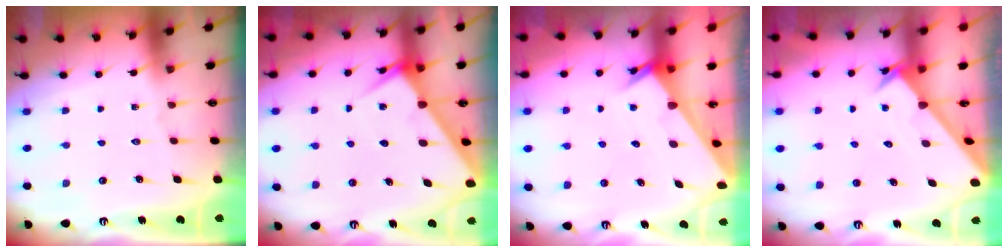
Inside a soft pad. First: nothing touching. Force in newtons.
{"total": 4.5, "press": 4.5, "slide": 0.4}
{"total": 2.2, "press": 2.2, "slide": 0.1}
{"total": 2.5, "press": 2.5, "slide": 0.2}